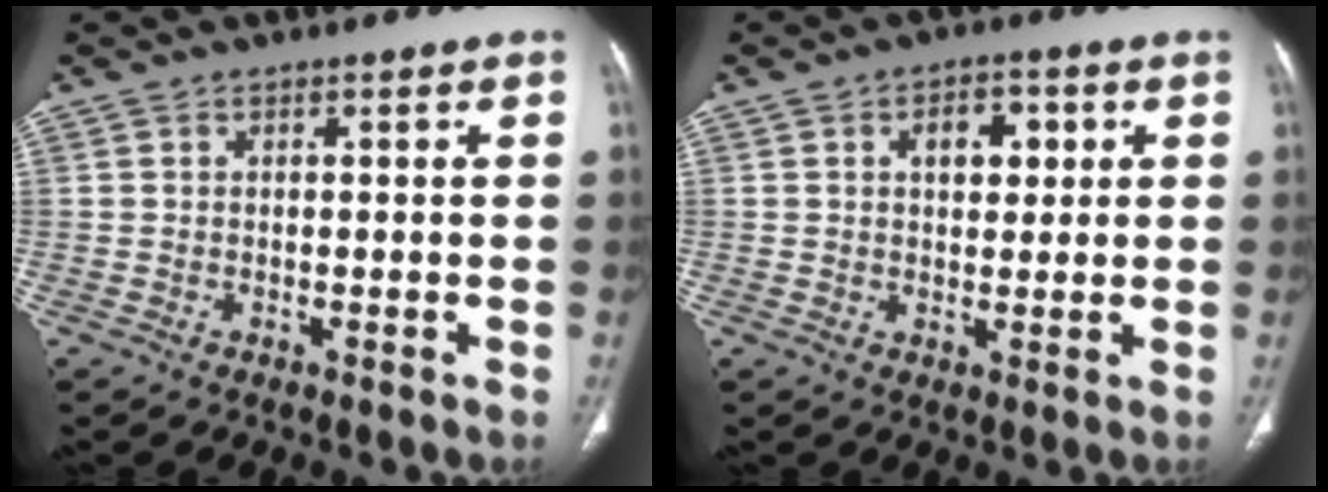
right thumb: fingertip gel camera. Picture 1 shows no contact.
{"total": 6.1, "force": [1.8, 3.8, 4.5], "torque": [-0.041, 0.000, 0.025]}